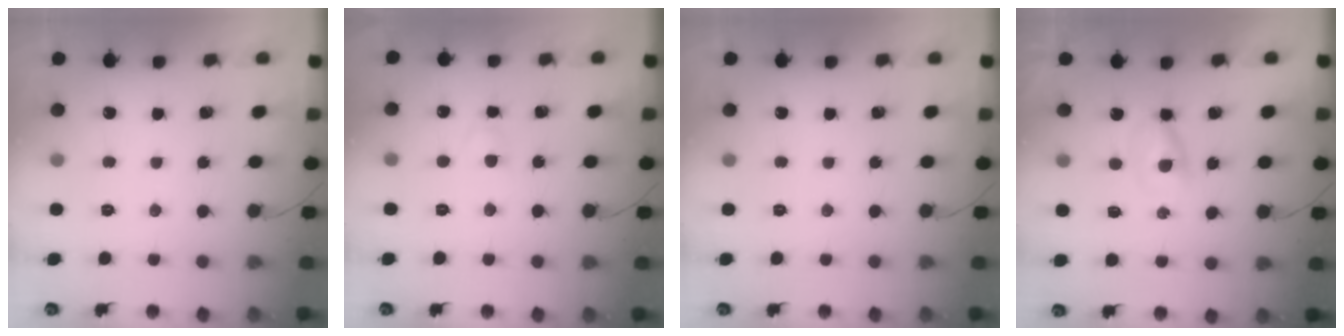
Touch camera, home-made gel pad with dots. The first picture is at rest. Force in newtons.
{"total": 2.2, "press": 1.9, "slide": 1.1}
{"total": 0.0}
{"total": 2.1, "press": 1.9, "slide": 0.9}